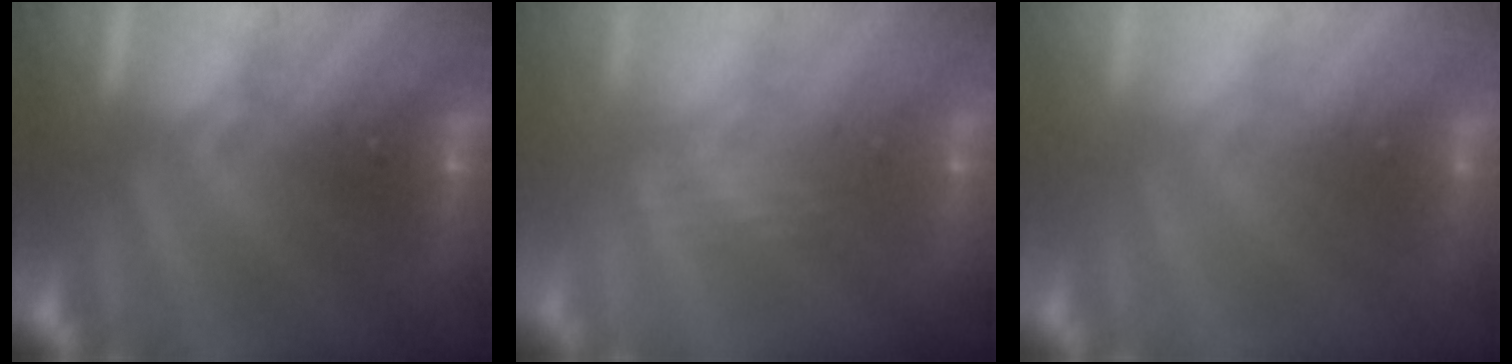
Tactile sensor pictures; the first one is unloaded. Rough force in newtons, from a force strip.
{"total": 2.4}
{"total": 2.4}